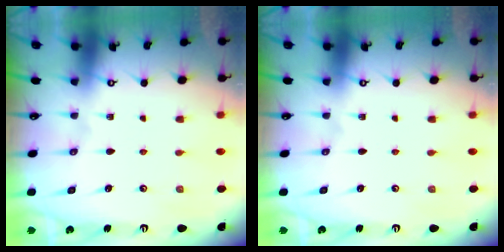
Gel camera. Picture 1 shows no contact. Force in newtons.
{"total": 0.0}